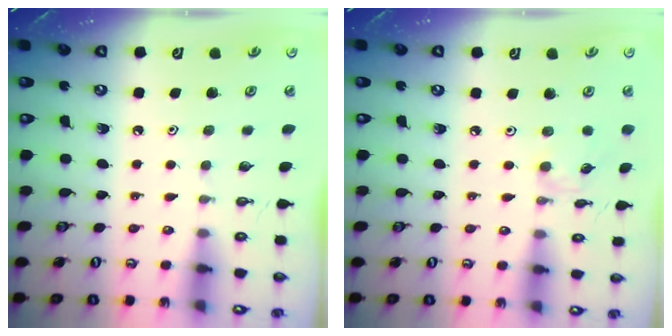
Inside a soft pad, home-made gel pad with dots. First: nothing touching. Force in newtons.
{"total": 1.5, "press": 1.4, "slide": 0.4}